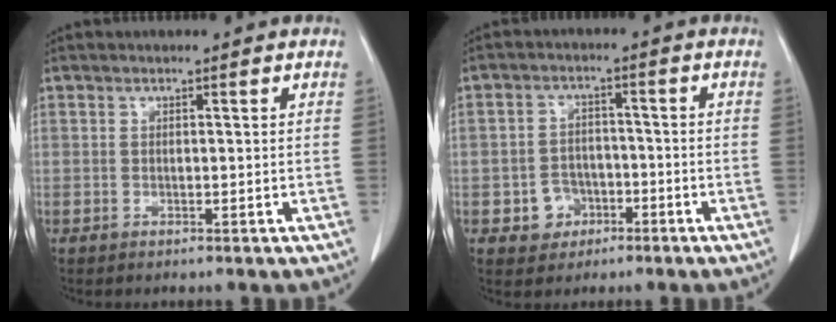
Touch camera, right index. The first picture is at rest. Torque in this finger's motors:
{"motor_torque": [0.06, 0.02, -0.19, -0.06]}